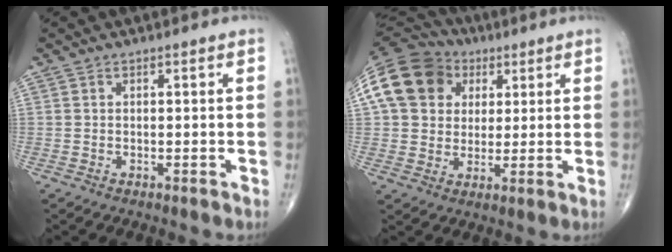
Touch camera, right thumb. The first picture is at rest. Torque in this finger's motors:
{"motor_torque": [0.62, 3.26, 1.22, 0.20, 0.14]}